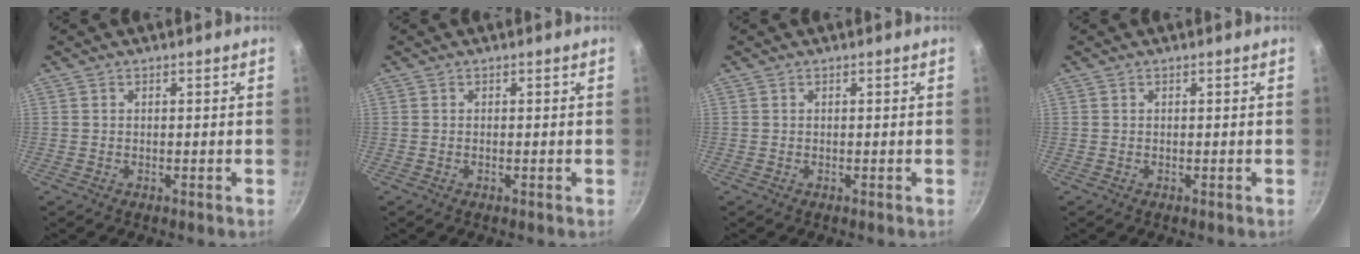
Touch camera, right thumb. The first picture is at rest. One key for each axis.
{"total": 0.0}
{"total": 0.0}
{"total": 0.0}